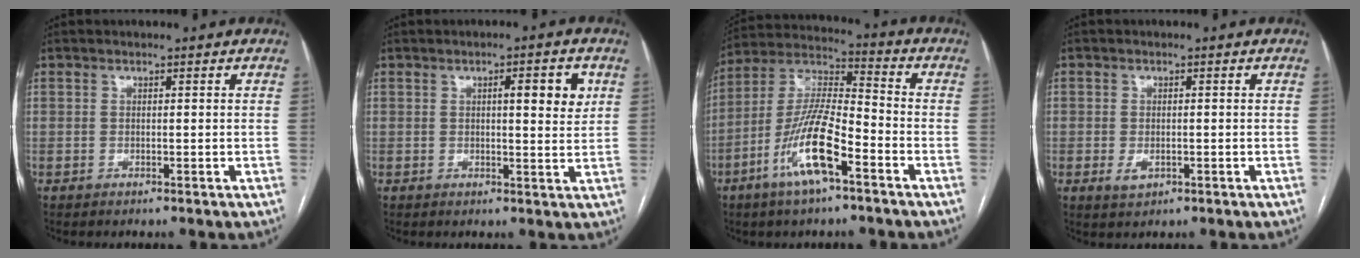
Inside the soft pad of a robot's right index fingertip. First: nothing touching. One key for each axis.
{"total": 5.2, "fx": 1.7, "fy": 1.0, "fz": 4.8, "tx": -0.067, "ty": 0.001, "tz": 0.021}
{"total": 13.6, "fx": -6.3, "fy": 2.6, "fz": 11.8, "tx": -0.241, "ty": -0.002, "tz": -0.119}
{"total": 2.4, "fx": -0.8, "fy": 1.6, "fz": 1.6, "tx": -0.026, "ty": 0.000, "tz": -0.006}